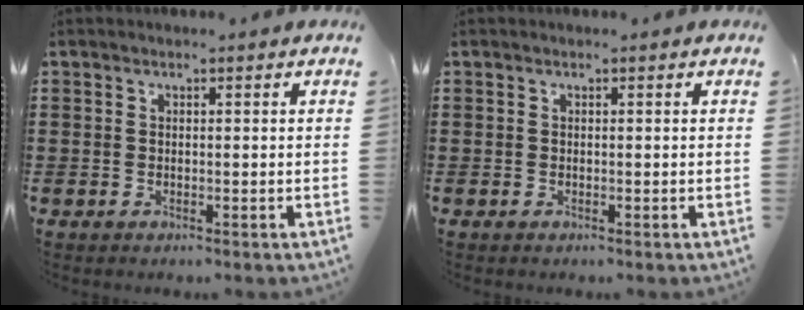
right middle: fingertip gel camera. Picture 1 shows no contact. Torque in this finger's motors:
{"motor_torque": [-0.08, 0.15, 0.00, -0.01]}